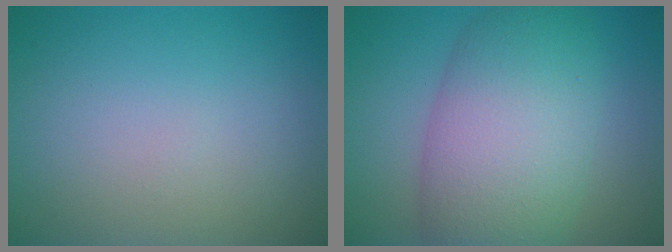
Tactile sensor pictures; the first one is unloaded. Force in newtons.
{"total": 10.1, "press": 10.1, "slide": 0.3}